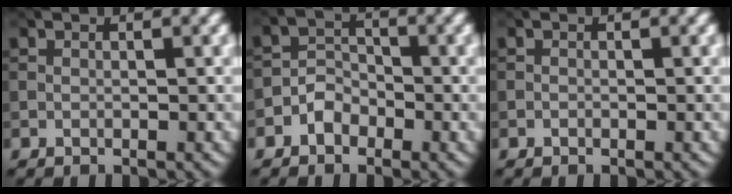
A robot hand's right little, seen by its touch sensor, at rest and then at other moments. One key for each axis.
{"total": 2.2, "fx": -1.3, "fy": 1.6, "fz": 0.7, "tx": -0.009, "ty": 0.011, "tz": -0.027}
{"total": 0.0}